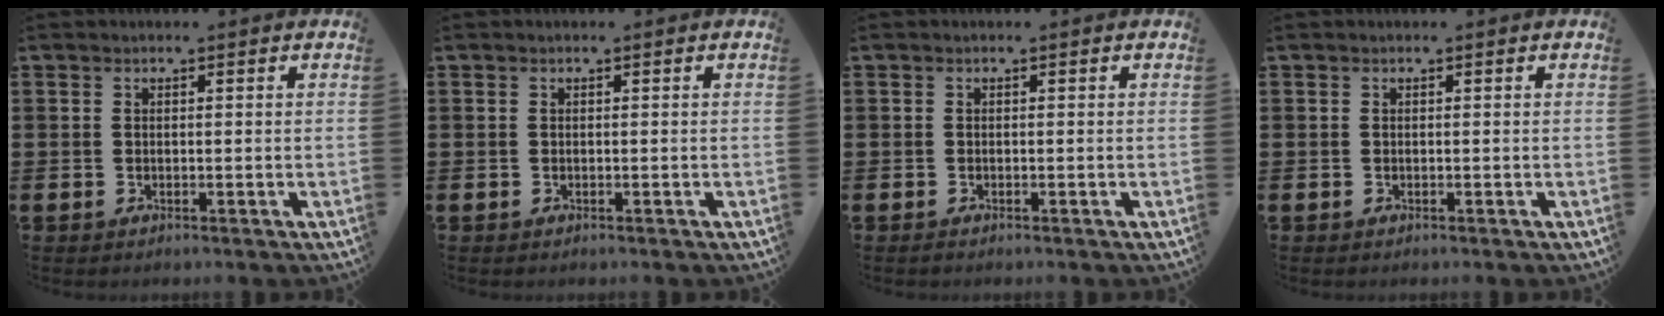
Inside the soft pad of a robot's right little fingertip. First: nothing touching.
{"total": 0.0}
{"total": 0.0}
{"total": 0.0}